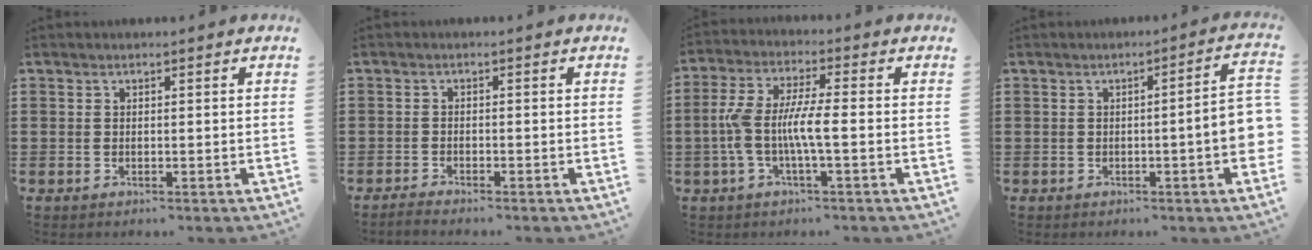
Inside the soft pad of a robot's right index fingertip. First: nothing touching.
{"total": 1.2, "force": [-1.2, -0.1, 0.0], "torque": [-0.002, 0.002, -0.024]}
{"total": 6.9, "force": [-1.6, 1.4, 6.6], "torque": [-0.151, -0.013, -0.039]}
{"total": 6.1, "force": [-1.1, 0.6, 6.0], "torque": [-0.080, -0.011, -0.019]}